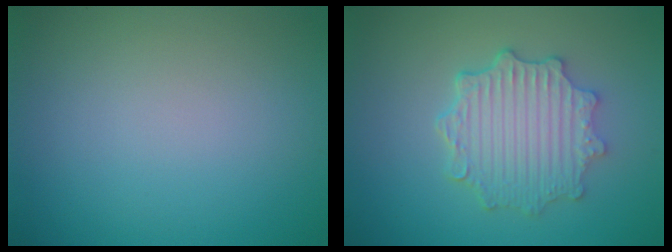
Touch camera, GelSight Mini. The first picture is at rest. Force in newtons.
{"total": 5.2, "press": 4.2, "slide": 3.0}